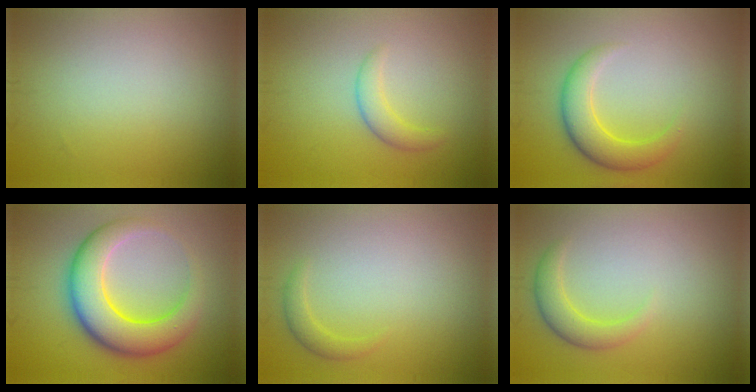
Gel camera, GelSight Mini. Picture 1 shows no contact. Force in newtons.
{"total": 1.9, "press": 1.9, "slide": 0.1}
{"total": 4.1, "press": 4.0, "slide": 0.1}
{"total": 7.9, "press": 7.9, "slide": 0.2}
{"total": 1.3, "press": 1.3, "slide": 0.2}
{"total": 2.5, "press": 2.5, "slide": 0.1}